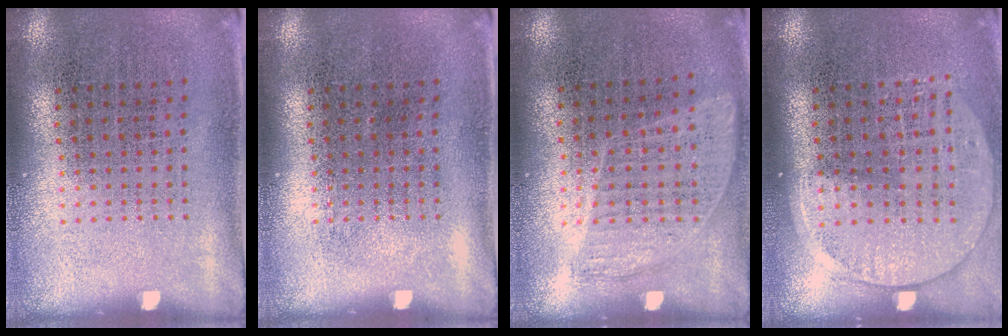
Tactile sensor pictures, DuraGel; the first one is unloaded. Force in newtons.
{"total": 0.0}
{"total": 0.9, "press": 0.8, "slide": 0.4}
{"total": 1.4, "press": 1.3, "slide": 0.6}